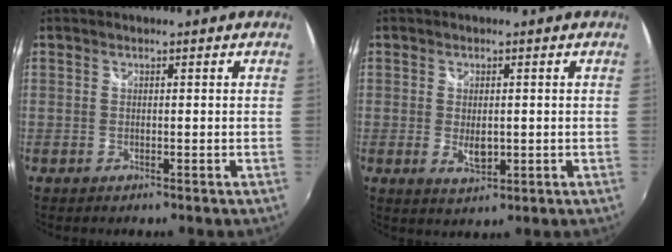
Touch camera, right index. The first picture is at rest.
{"total": 3.9, "force": [-0.5, 2.2, 3.2], "torque": [-0.055, -0.009, -0.004]}